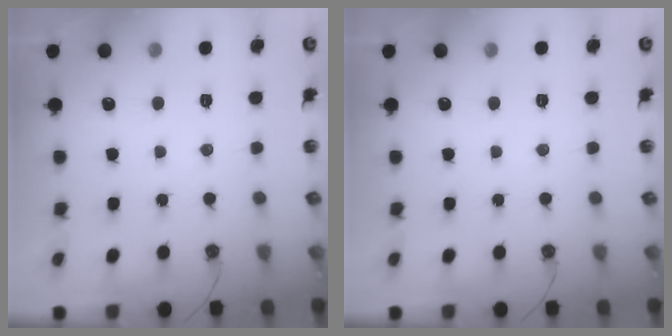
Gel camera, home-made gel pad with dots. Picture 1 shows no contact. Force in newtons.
{"total": 0.0}